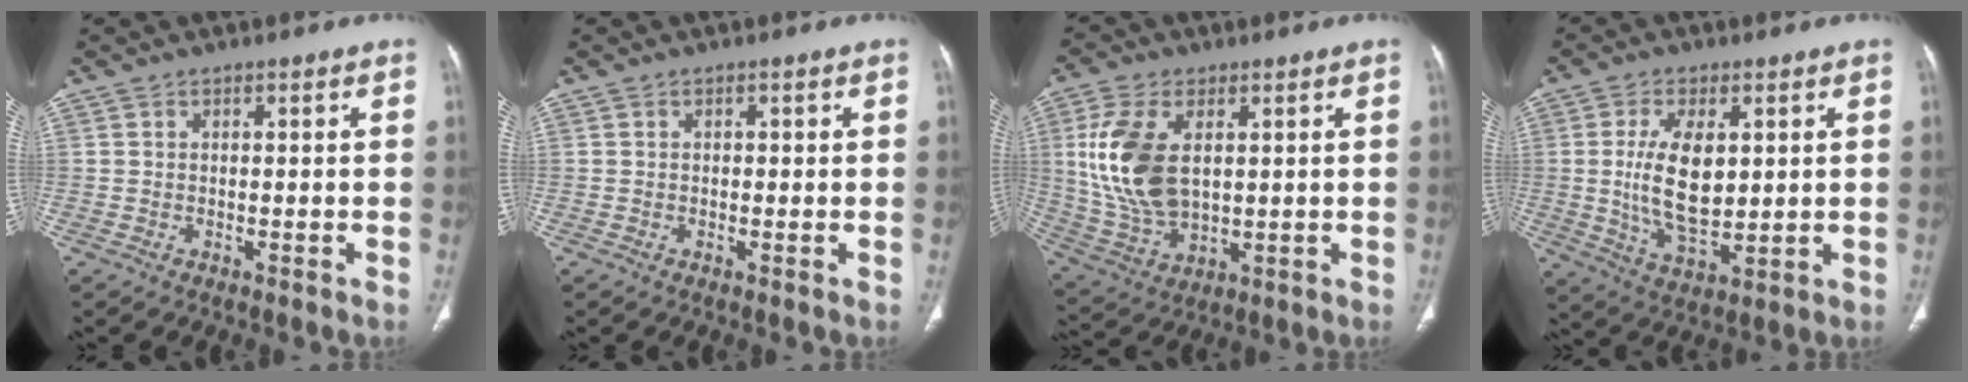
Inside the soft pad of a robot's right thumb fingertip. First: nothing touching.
{"total": 0.0}
{"total": 14.9, "force": [2.8, 8.7, 11.8], "torque": [-0.244, -0.010, 0.066]}
{"total": 11.8, "force": [1.5, 6.0, 10.1], "torque": [-0.177, -0.019, 0.037]}